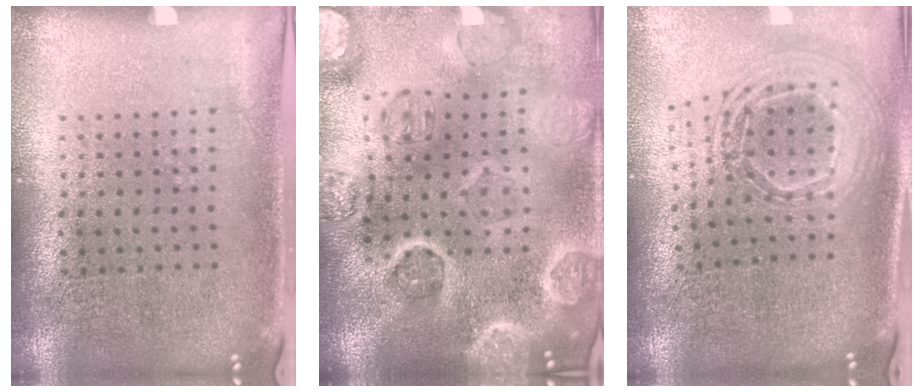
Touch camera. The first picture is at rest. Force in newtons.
{"total": 5.3, "press": 4.6, "slide": 2.6}
{"total": 2.2, "press": 1.8, "slide": 1.4}